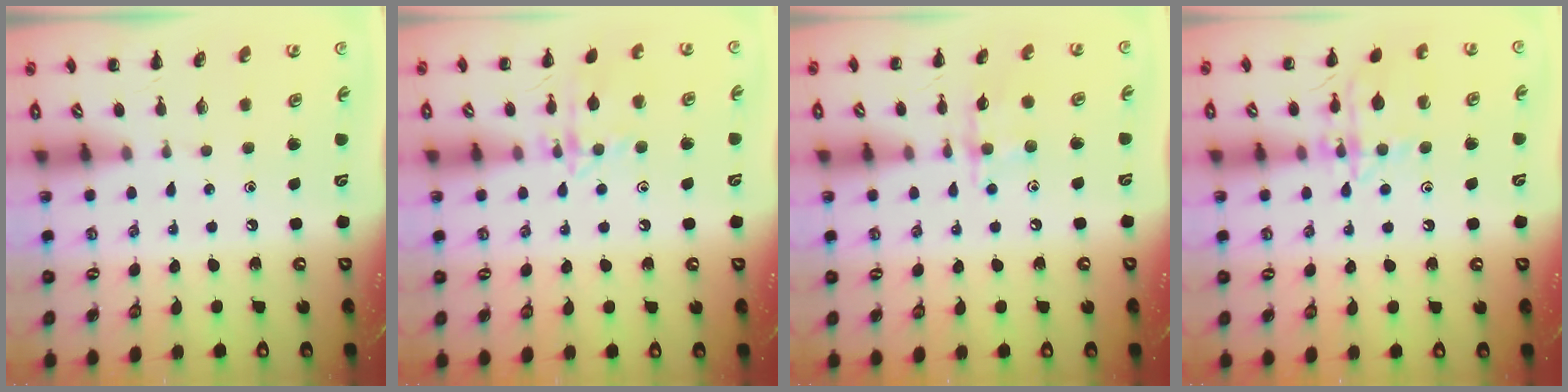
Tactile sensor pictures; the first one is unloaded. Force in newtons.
{"total": 12.2, "press": 12.2, "slide": 0.6}
{"total": 8.7, "press": 8.7, "slide": 0.7}
{"total": 14.9, "press": 14.8, "slide": 1.5}